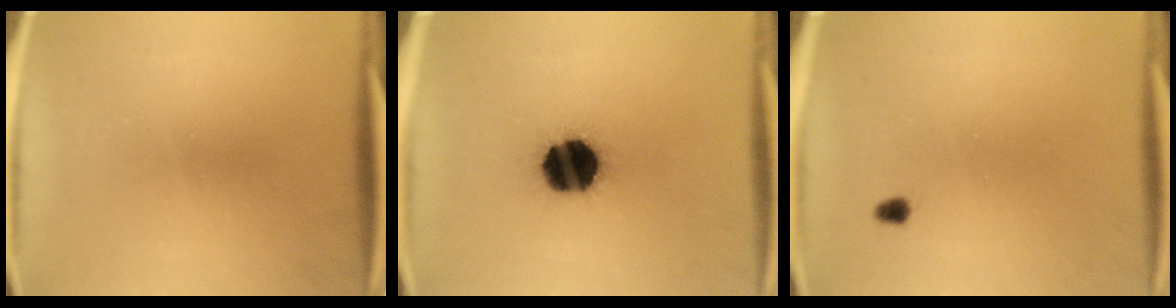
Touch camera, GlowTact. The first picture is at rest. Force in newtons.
{"total": 18.0}
{"total": 1.5}